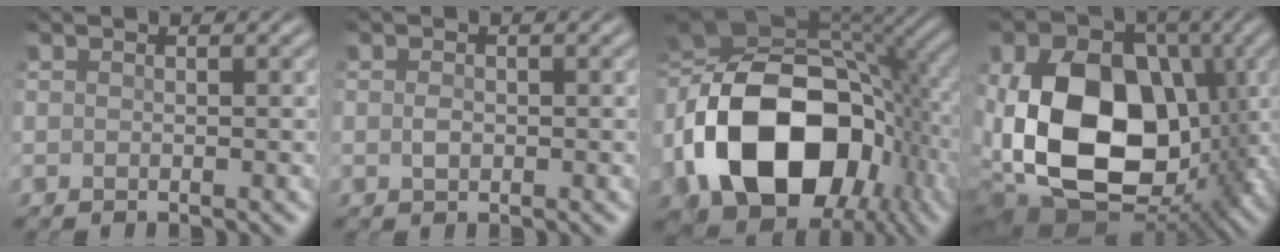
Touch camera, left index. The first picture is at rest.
{"total": 1.0, "force": [0.0, 0.6, 0.8], "torque": [-0.023, 0.001, -0.002]}
{"total": 19.0, "force": [-3.7, 12.8, 13.5], "torque": [-0.296, -0.018, -0.058]}
{"total": 18.1, "force": [-0.9, 12.9, 12.7], "torque": [-0.253, -0.024, -0.002]}